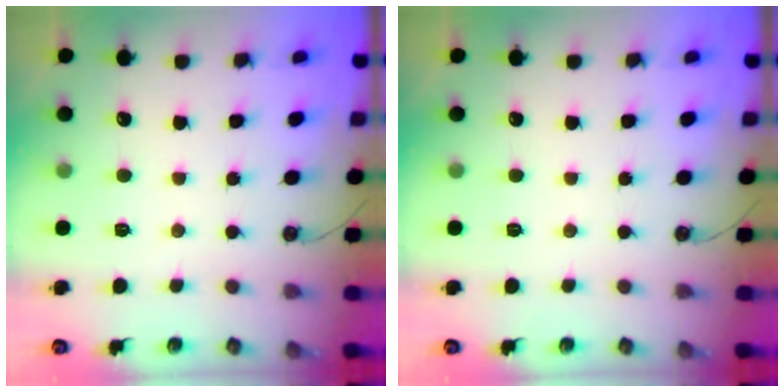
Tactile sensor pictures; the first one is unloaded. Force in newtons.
{"total": 0.0}